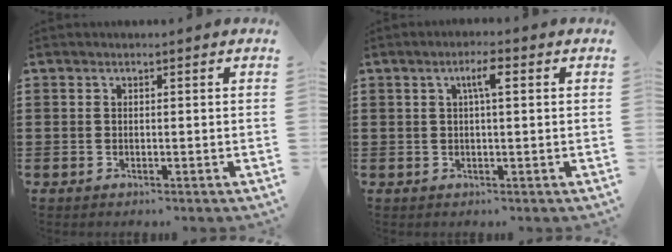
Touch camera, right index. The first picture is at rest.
{"total": 3.2, "force": [0.9, 0.6, 3.1], "torque": [-0.062, 0.010, 0.011]}